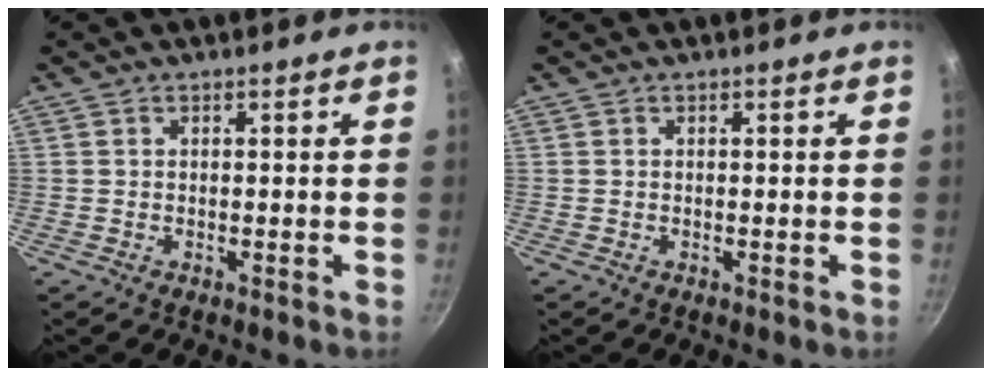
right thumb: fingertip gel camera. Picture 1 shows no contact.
{"total": 0.0}